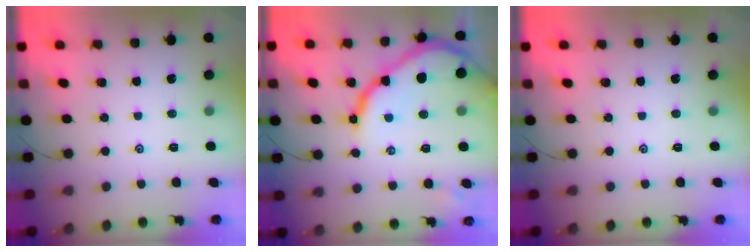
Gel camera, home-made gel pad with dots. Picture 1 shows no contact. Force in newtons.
{"total": 15.4, "press": 15.3, "slide": 1.4}
{"total": 0.0}